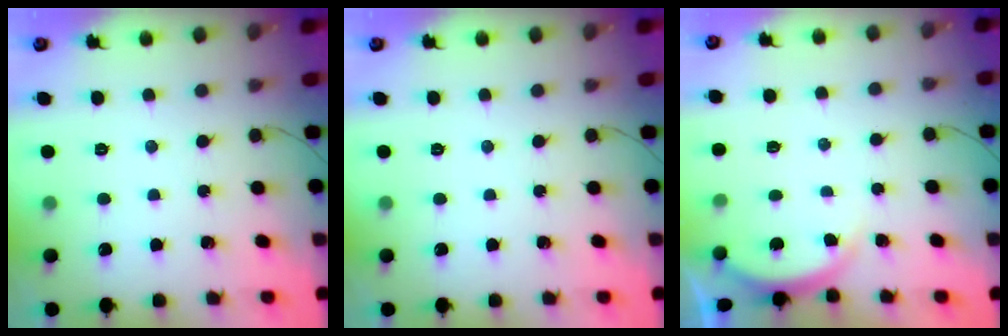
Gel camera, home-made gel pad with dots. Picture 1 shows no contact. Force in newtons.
{"total": 0.0}
{"total": 2.0, "press": 2.0, "slide": 0.5}